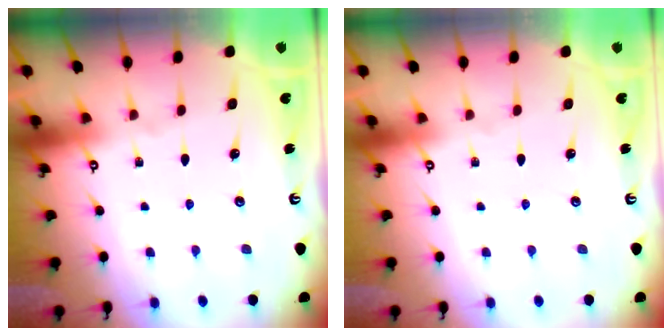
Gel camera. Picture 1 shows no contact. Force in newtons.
{"total": 0.0}